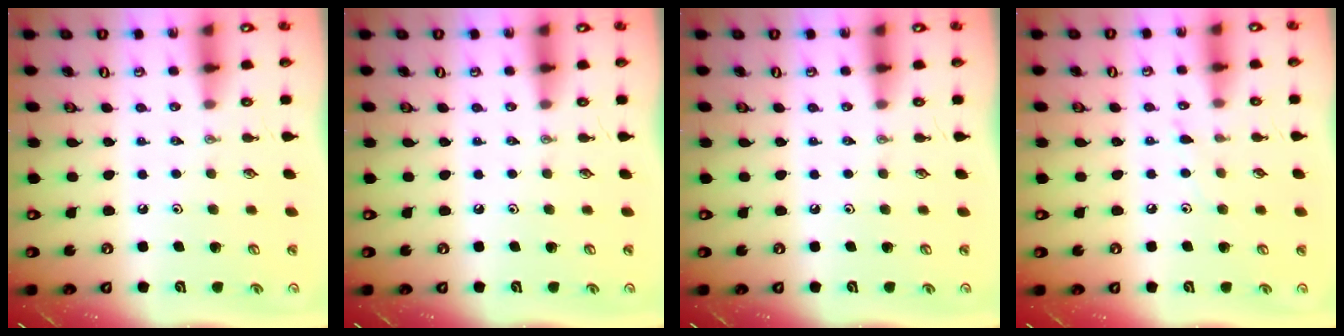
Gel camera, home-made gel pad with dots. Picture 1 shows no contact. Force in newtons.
{"total": 0.0}
{"total": 0.0}
{"total": 5.1, "press": 5.1, "slide": 0.6}